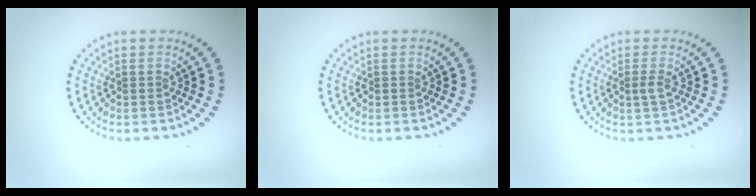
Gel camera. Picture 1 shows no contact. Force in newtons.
{"total": 0.0}
{"total": 0.9, "press": 0.7, "slide": 0.6}